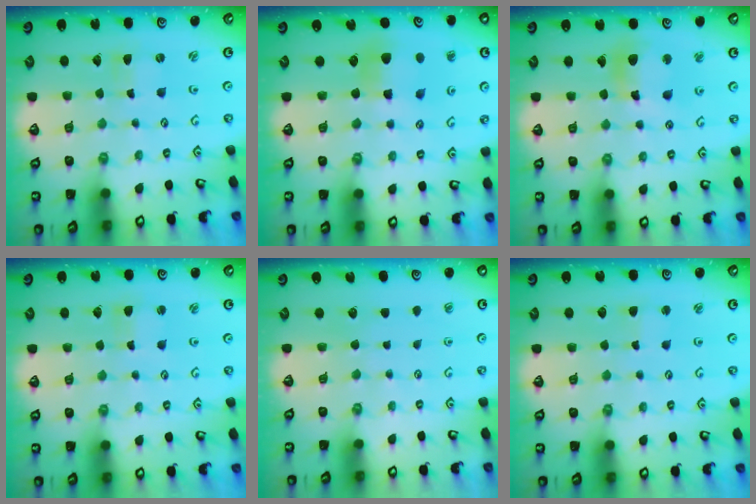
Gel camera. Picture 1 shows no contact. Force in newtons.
{"total": 6.8, "press": 6.8, "slide": 0.6}
{"total": 11.1, "press": 11.0, "slide": 1.5}
{"total": 1.3, "press": 1.3, "slide": 0.3}
{"total": 0.0}
{"total": 1.8, "press": 1.7, "slide": 0.3}